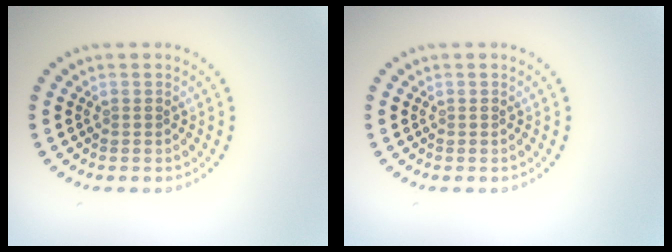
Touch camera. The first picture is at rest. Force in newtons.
{"total": 0.0}